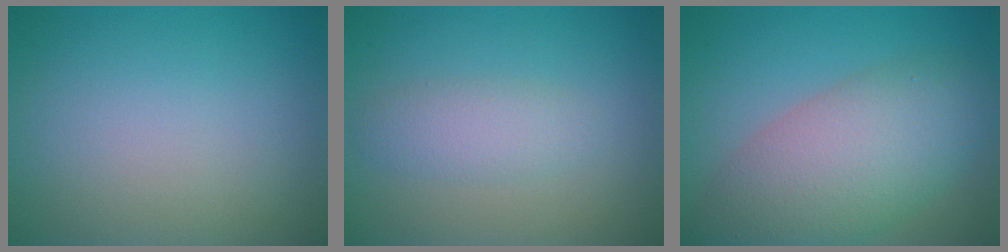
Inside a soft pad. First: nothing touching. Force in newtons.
{"total": 2.2, "press": 2.2, "slide": 0.0}
{"total": 8.6, "press": 8.6, "slide": 0.3}